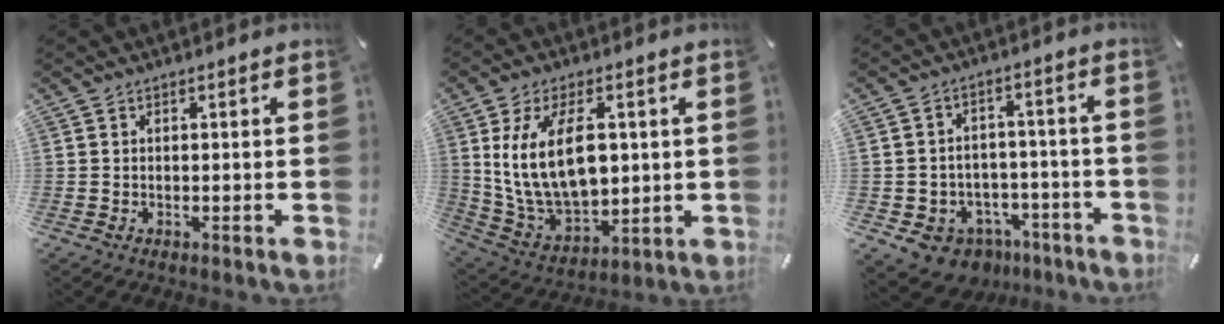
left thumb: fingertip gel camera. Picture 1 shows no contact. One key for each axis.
{"total": 17.1, "fx": 3.1, "fy": 10.5, "fz": 13.1, "tx": -0.260, "ty": -0.003, "tz": 0.053}
{"total": 7.9, "fx": -4.8, "fy": 6.0, "fz": 1.9, "tx": -0.031, "ty": 0.034, "tz": -0.078}